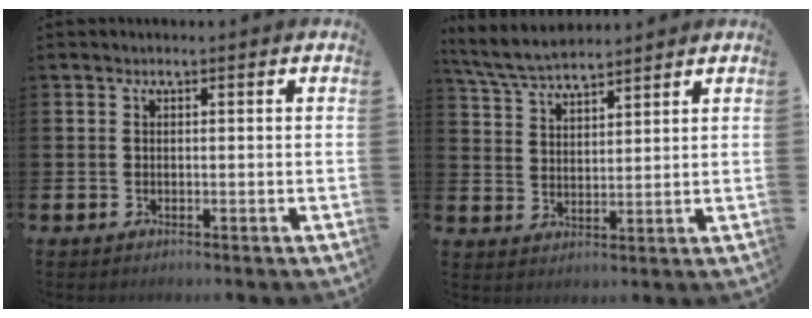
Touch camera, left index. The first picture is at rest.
{"total": 5.7, "force": [5.4, 1.0, 1.4], "torque": [-0.052, -0.018, 0.100]}